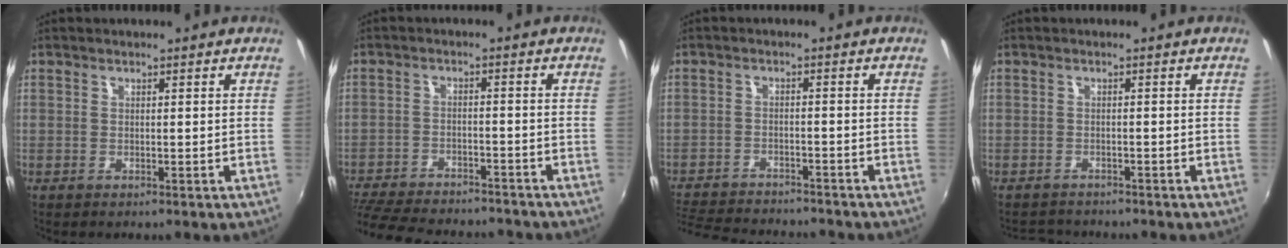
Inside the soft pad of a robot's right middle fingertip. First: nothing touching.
{"total": 19.2, "force": [-16.4, 5.7, 8.2], "torque": [-0.183, -0.019, -0.240]}
{"total": 13.5, "force": [-12.1, 3.3, 5.0], "torque": [-0.121, -0.011, -0.187]}
{"total": 3.8, "force": [-3.6, 1.1, 0.6], "torque": [-0.021, -0.001, -0.060]}